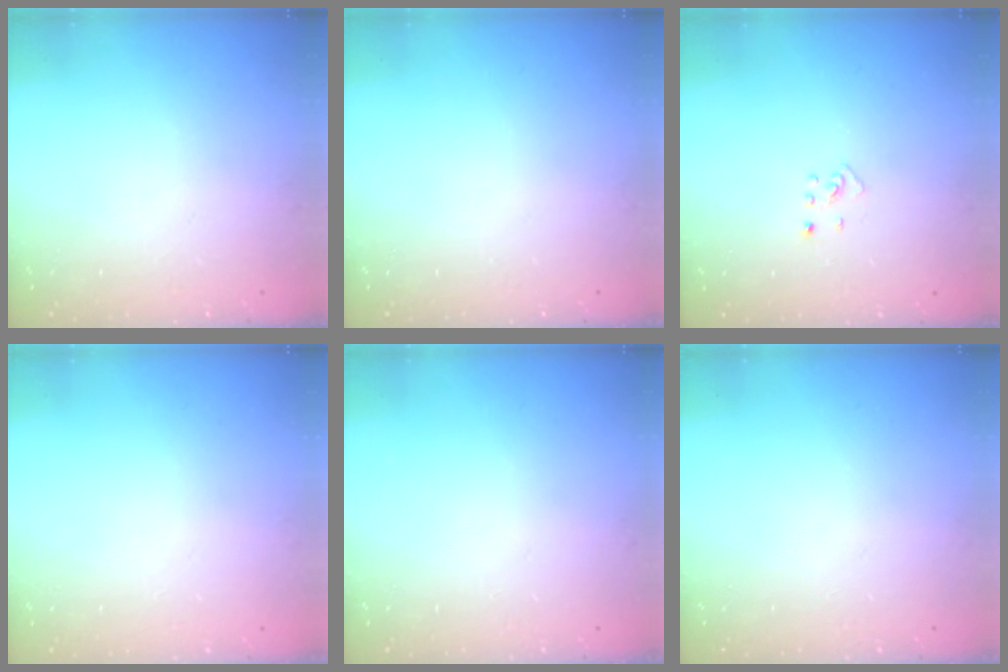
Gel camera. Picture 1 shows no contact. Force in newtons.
{"total": 0.0}
{"total": 2.7, "press": 2.6, "slide": 0.6}
{"total": 0.0}
{"total": 0.0}
{"total": 0.0}